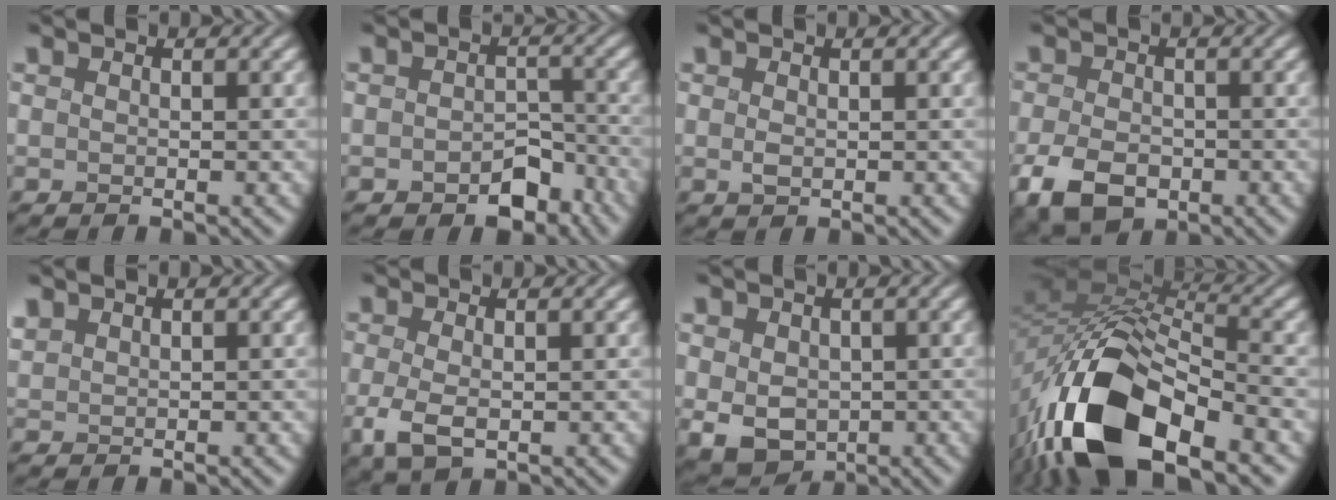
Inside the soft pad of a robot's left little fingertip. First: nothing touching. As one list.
[{"total": 3.9, "force": [-2.5, 2.3, 1.9], "torque": [-0.020, -0.006, -0.040]}, {"total": 0.6, "force": [0.1, 0.4, 0.5], "torque": [-0.009, -0.002, 0.005]}, {"total": 5.7, "force": [-2.7, 3.7, 3.4], "torque": [-0.068, -0.012, -0.055]}, {"total": 1.2, "force": [1.1, 0.5, 0.3], "torque": [-0.007, 0.008, 0.026]}, {"total": 3.2, "force": [-0.7, 1.7, 2.5], "torque": [-0.056, -0.003, -0.014]}, {"total": 4.2, "force": [-0.4, 3.3, 2.5], "torque": [-0.058, -0.015, -0.005]}, {"total": 14.9, "force": [-8.1, 6.7, 10.6], "torque": [-0.206, -0.006, -0.154]}]